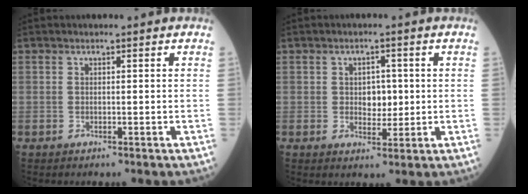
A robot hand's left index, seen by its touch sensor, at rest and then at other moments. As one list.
[{"total": 3.3, "force": [-0.1, 2.2, 2.4], "torque": [-0.031, -0.001, 0.002]}]